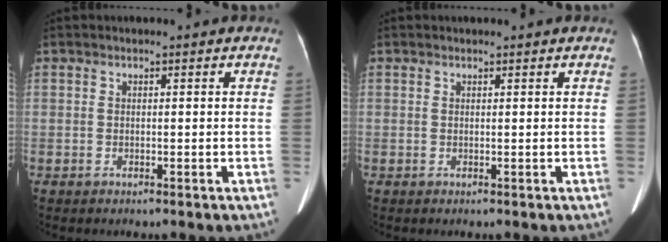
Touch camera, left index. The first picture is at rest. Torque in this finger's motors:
{"motor_torque": [-0.24, 0.10, 0.05, 0.01]}